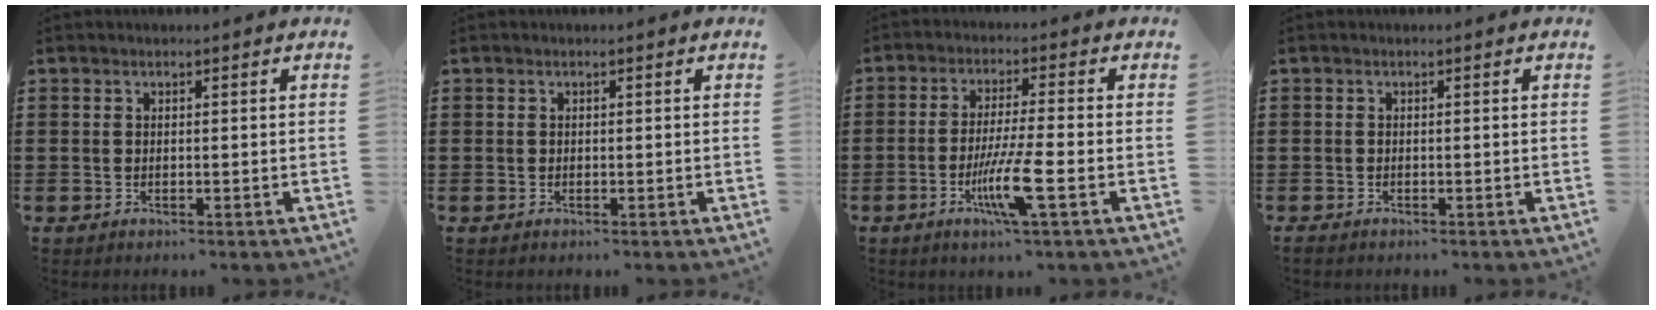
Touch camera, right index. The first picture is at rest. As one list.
[{"total": 0.0}, {"total": 8.0, "force": [-3.0, 0.3, 7.4], "torque": [-0.148, -0.020, -0.058]}, {"total": 0.6, "force": [-0.5, 0.2, 0.1], "torque": [-0.002, -0.001, -0.011]}]